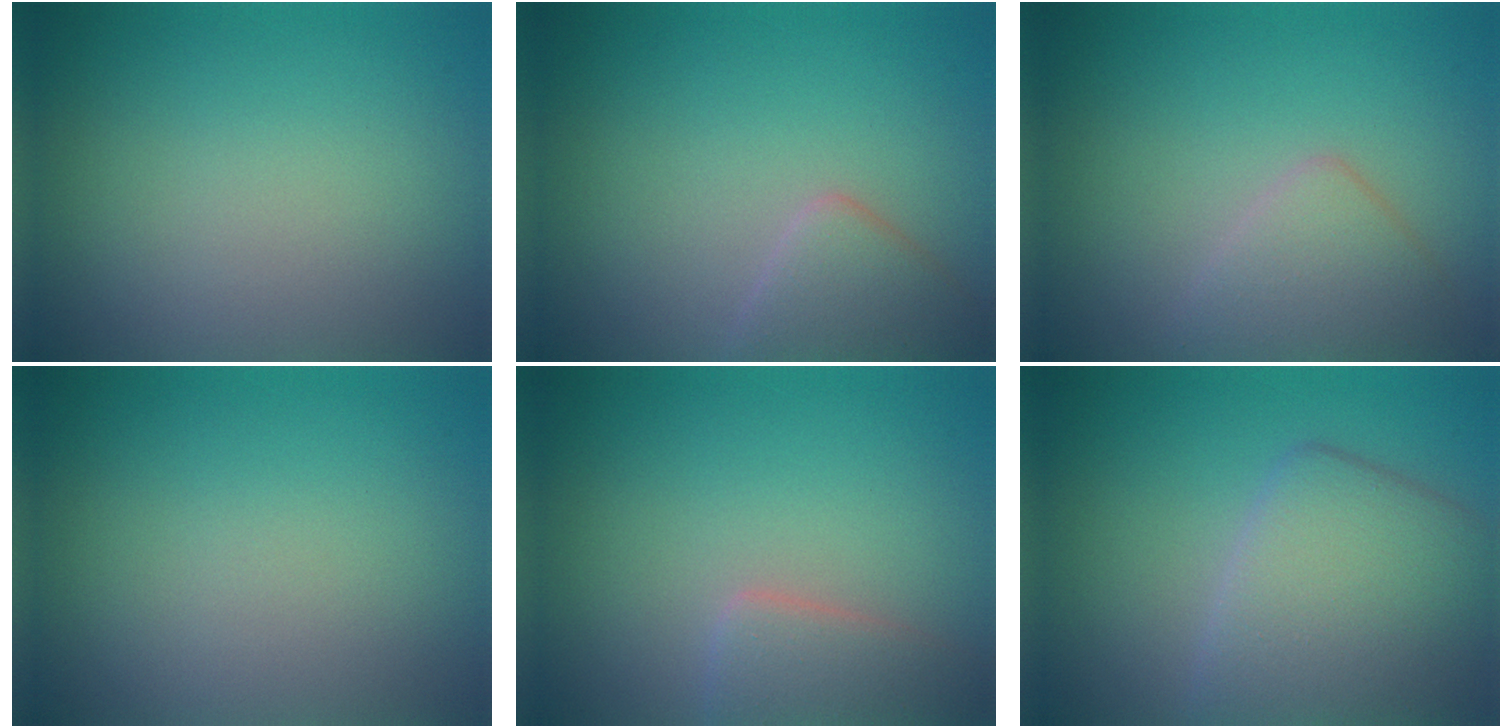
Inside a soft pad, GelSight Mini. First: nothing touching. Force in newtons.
{"total": 2.9, "press": 2.9, "slide": 0.2}
{"total": 2.8, "press": 2.8, "slide": 0.1}
{"total": 0.0}
{"total": 2.9, "press": 2.9, "slide": 0.3}
{"total": 6.2, "press": 6.2, "slide": 0.1}